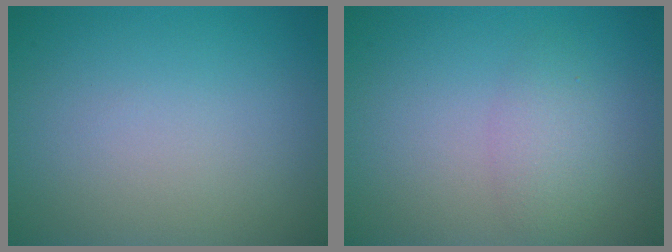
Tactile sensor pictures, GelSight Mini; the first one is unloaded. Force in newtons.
{"total": 2.1, "press": 2.1, "slide": 0.1}